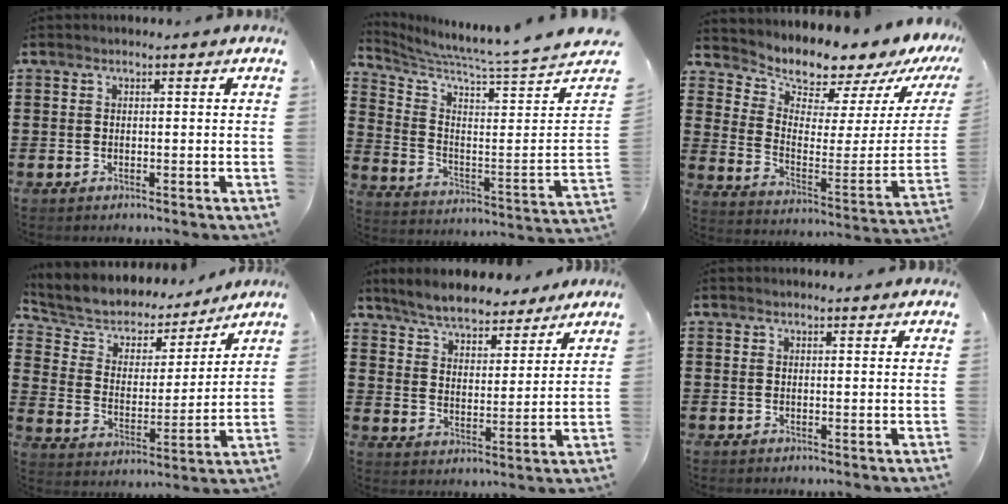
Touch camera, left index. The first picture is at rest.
{"total": 5.6, "force": [5.2, -1.6, 1.5], "torque": [-0.058, -0.076, 0.081]}
{"total": 5.3, "force": [5.2, 1.0, -0.6], "torque": [-0.014, -0.072, 0.082]}
{"total": 5.4, "force": [4.7, 2.6, 0.4], "torque": [-0.046, -0.031, 0.076]}
{"total": 6.2, "force": [6.0, 0.7, 1.4], "torque": [-0.056, -0.028, 0.106]}
{"total": 1.3, "force": [1.3, 0.0, 0.2], "torque": [-0.006, 0.000, 0.026]}